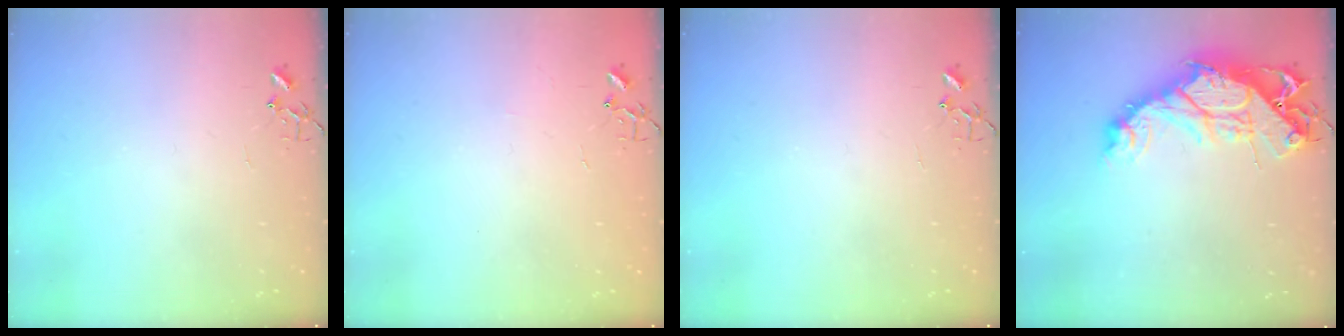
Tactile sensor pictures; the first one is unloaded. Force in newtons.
{"total": 1.8, "press": 1.8, "slide": 0.3}
{"total": 0.0}
{"total": 16.7, "press": 16.6, "slide": 1.7}